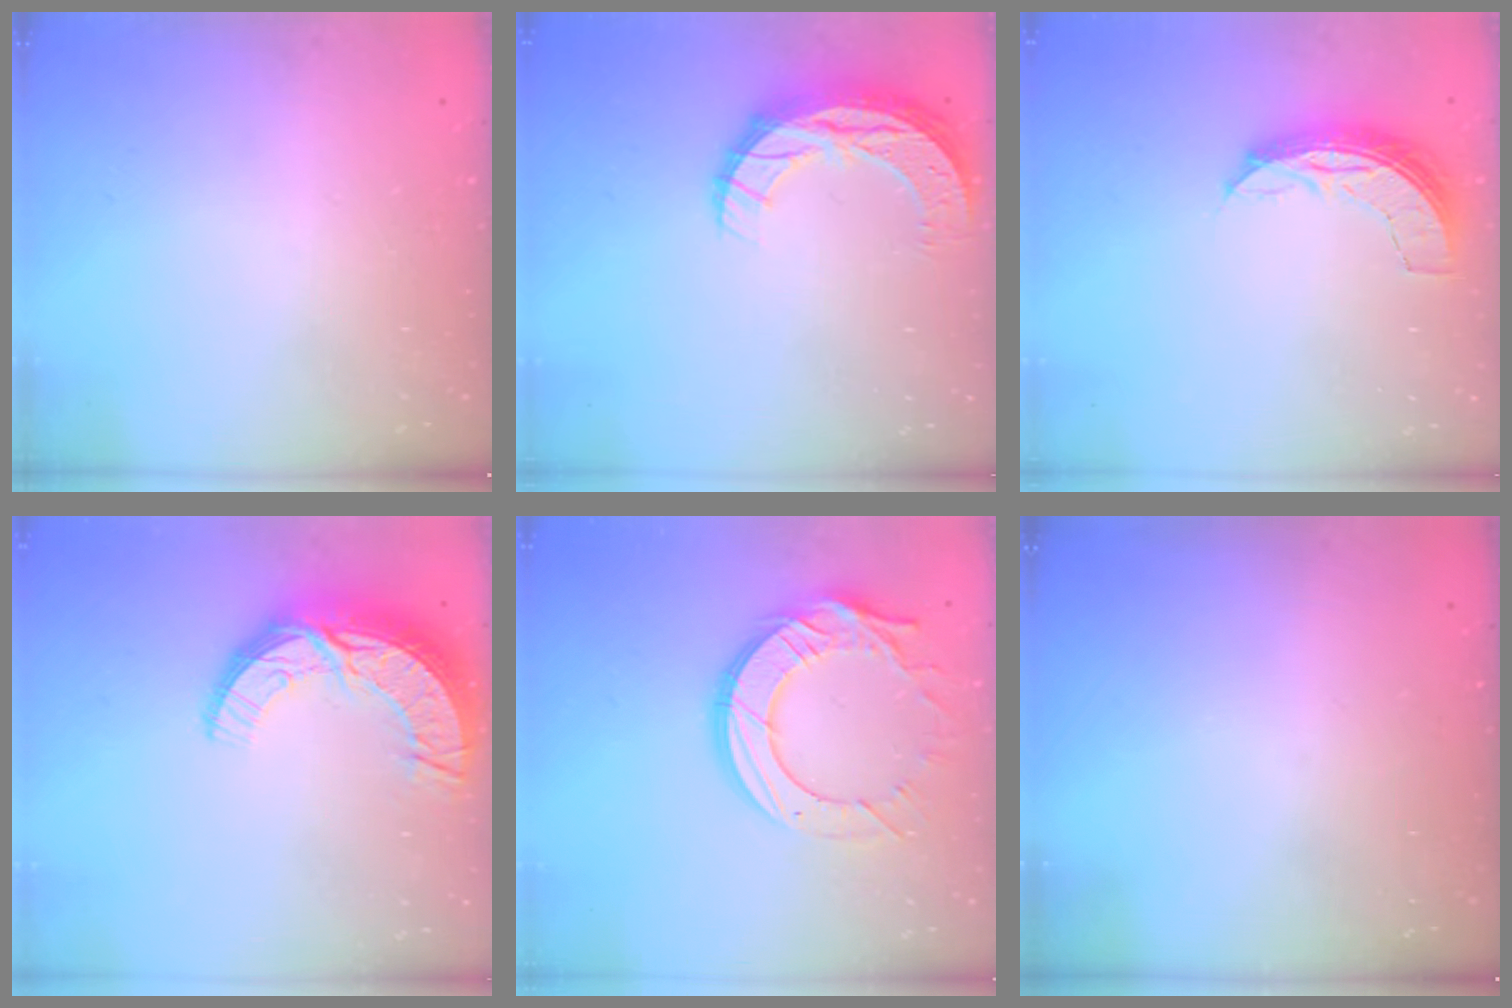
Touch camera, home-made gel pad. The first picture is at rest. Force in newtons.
{"total": 11.7, "press": 11.6, "slide": 0.8}
{"total": 6.9, "press": 6.9, "slide": 0.5}
{"total": 15.2, "press": 15.2, "slide": 1.0}
{"total": 17.4, "press": 17.3, "slide": 1.7}
{"total": 0.0}